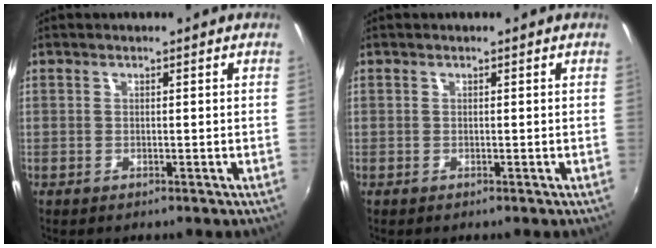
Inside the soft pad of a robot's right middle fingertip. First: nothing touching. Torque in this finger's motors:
{"motor_torque": [-0.02, -0.01, 0.00, 0.00]}